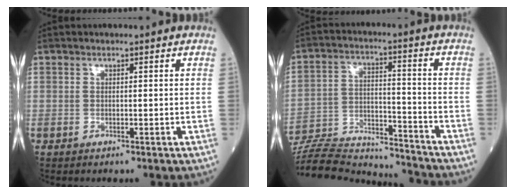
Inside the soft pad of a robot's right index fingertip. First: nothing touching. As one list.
[{"total": 20.6, "force": [-19.8, 2.9, 5.1], "torque": [-0.127, 0.003, -0.310]}]